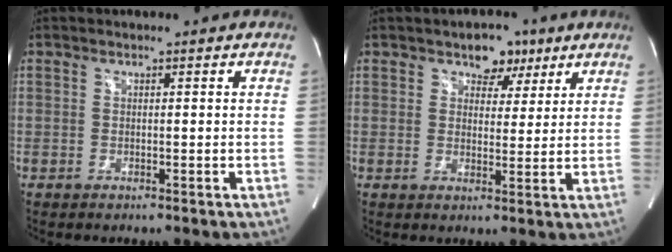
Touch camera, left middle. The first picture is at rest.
{"total": 4.9, "force": [3.1, 3.2, 2.1], "torque": [-0.019, 0.007, 0.045]}